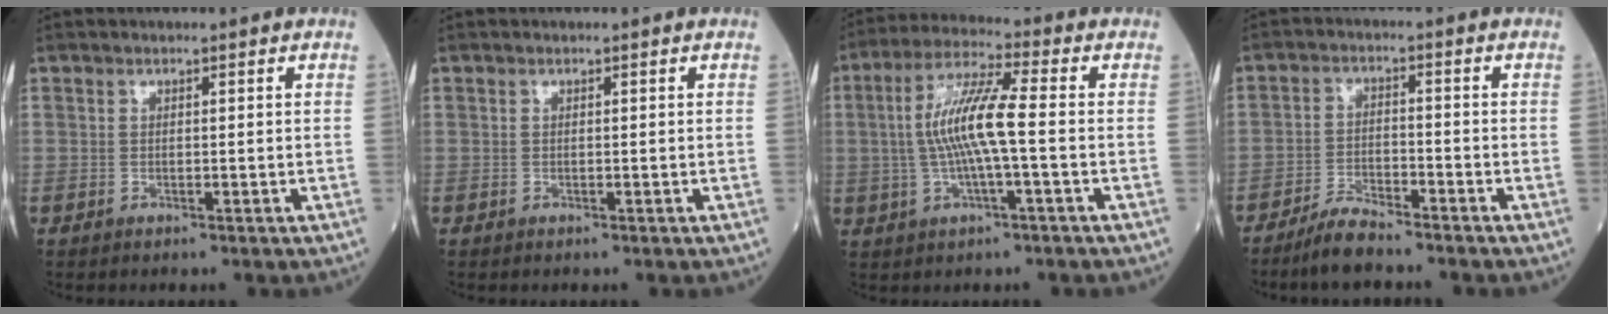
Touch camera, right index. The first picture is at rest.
{"total": 0.0}
{"total": 9.5, "force": [-0.3, 0.7, 9.5], "torque": [-0.189, 0.012, -0.012]}
{"total": 5.0, "force": [-4.5, 0.5, 2.2], "torque": [-0.045, -0.012, -0.088]}